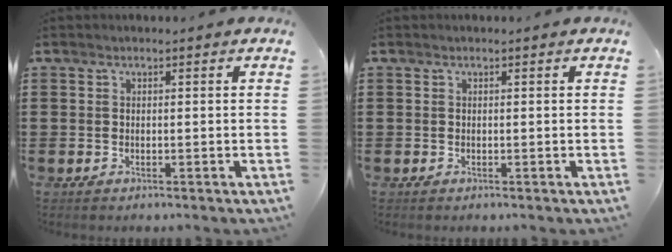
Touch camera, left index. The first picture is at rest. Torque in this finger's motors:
{"motor_torque": [0.00, 0.00, 0.00, 0.00]}